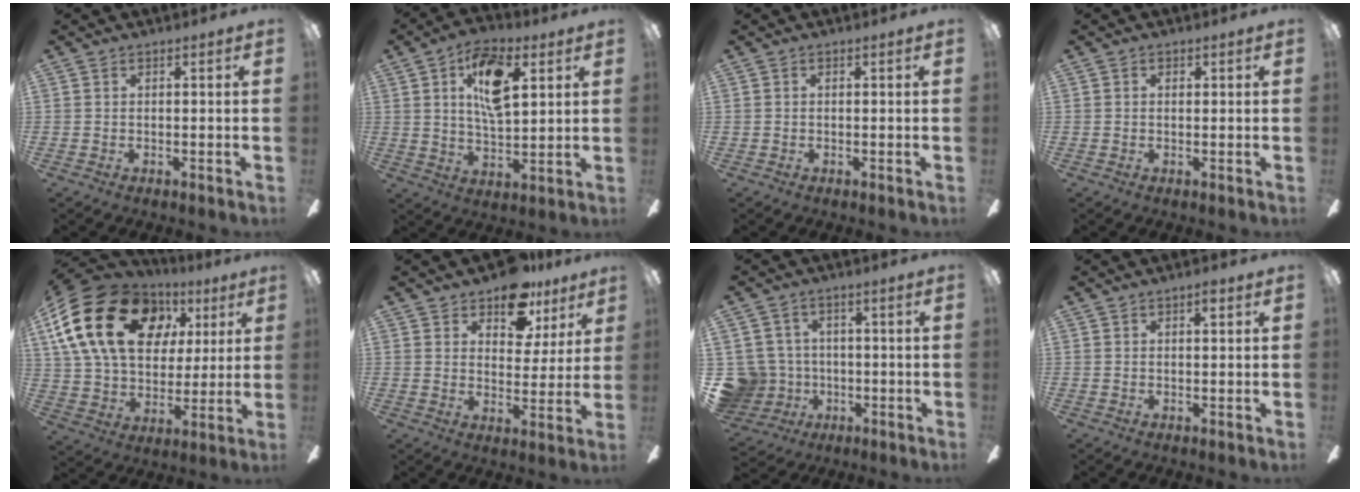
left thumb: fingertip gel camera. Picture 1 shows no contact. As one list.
[{"total": 13.2, "force": [5.6, 6.3, 10.1], "torque": [-0.162, 0.001, 0.094]}, {"total": 0.0}, {"total": 0.6, "force": [0.1, 0.5, 0.4], "torque": [-0.007, 0.005, 0.001]}, {"total": 25.1, "force": [8.9, 17.5, 15.6], "torque": [-0.296, -0.012, 0.160]}, {"total": 11.8, "force": [8.6, 6.5, 4.8], "torque": [-0.071, -0.047, 0.157]}, {"total": 9.8, "force": [-1.6, 9.4, 2.5], "torque": [-0.104, 0.019, -0.023]}, {"total": 1.9, "force": [1.1, 0.8, 1.3], "torque": [-0.011, -0.003, 0.015]}]